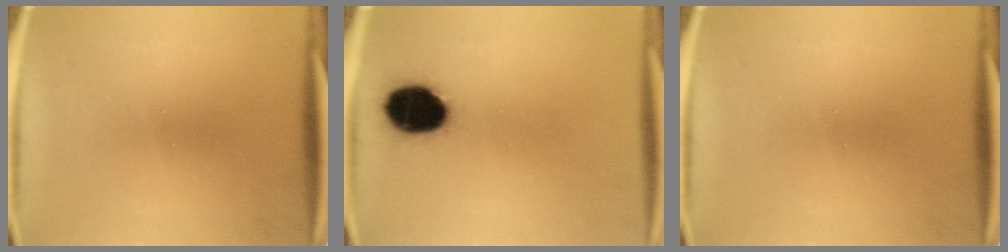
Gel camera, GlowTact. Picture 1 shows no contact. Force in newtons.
{"total": 12.6}
{"total": 0.0}